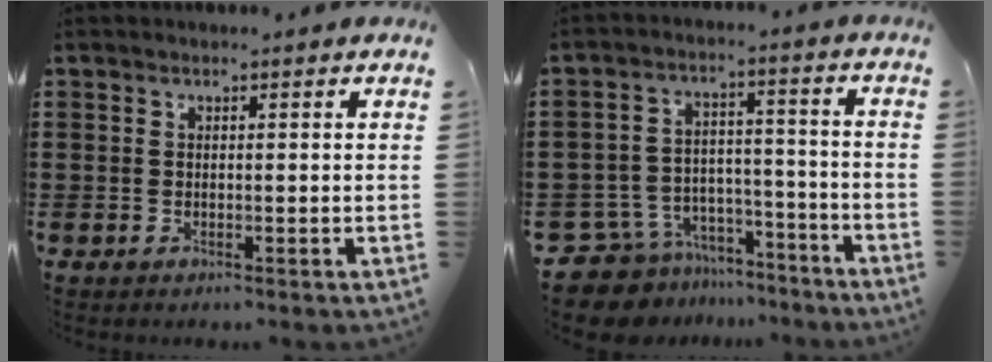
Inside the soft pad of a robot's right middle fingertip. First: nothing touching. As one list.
[{"total": 9.1, "force": [-8.6, 2.7, 0.7], "torque": [-0.027, 0.023, -0.172]}]